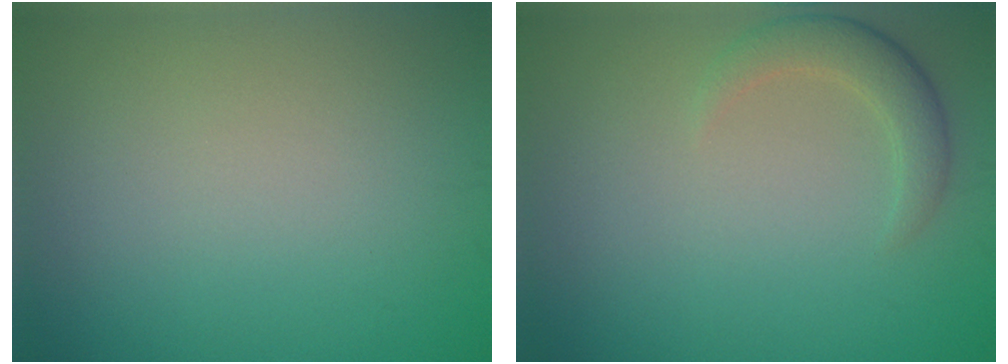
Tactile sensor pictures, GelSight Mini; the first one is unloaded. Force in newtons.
{"total": 2.6, "press": 2.6, "slide": 0.1}